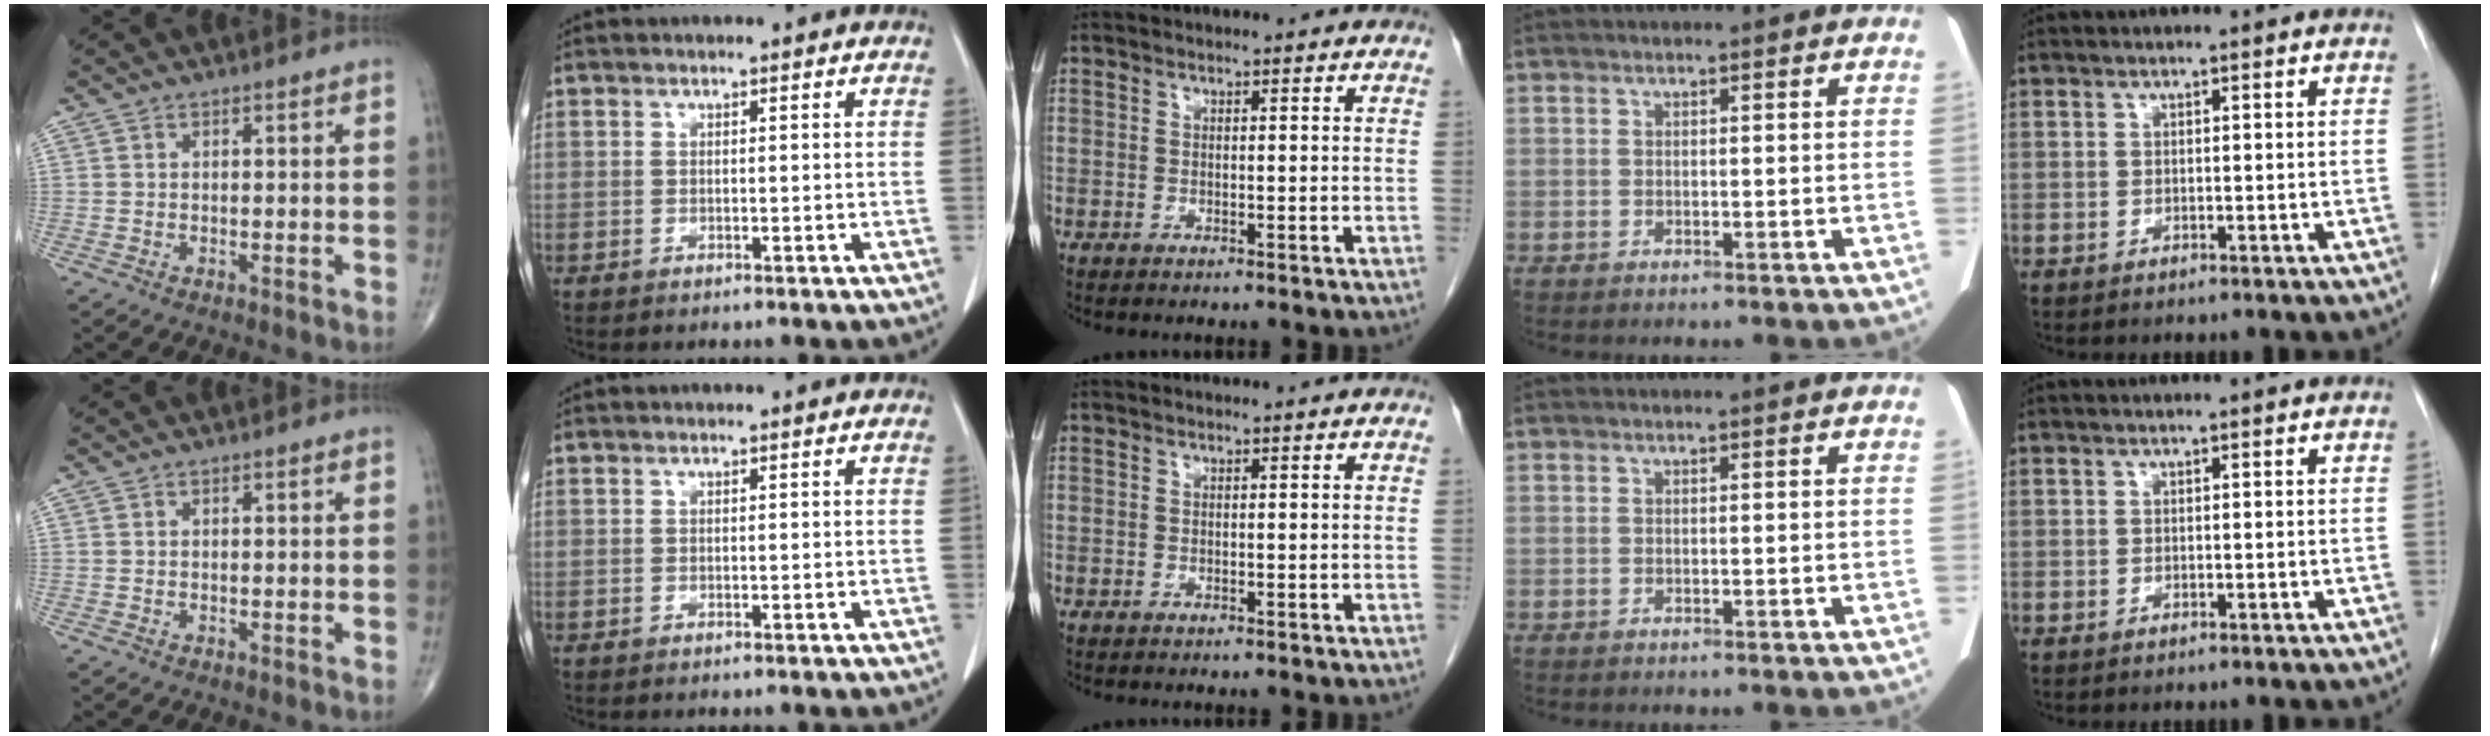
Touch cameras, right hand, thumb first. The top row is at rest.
{}